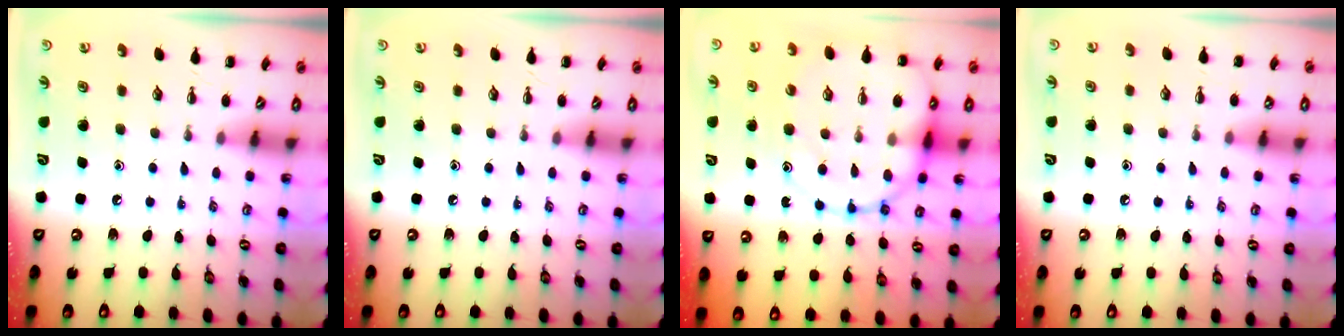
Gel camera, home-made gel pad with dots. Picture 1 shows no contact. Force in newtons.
{"total": 0.0}
{"total": 20.7, "press": 20.5, "slide": 2.6}
{"total": 4.0, "press": 3.8, "slide": 1.5}